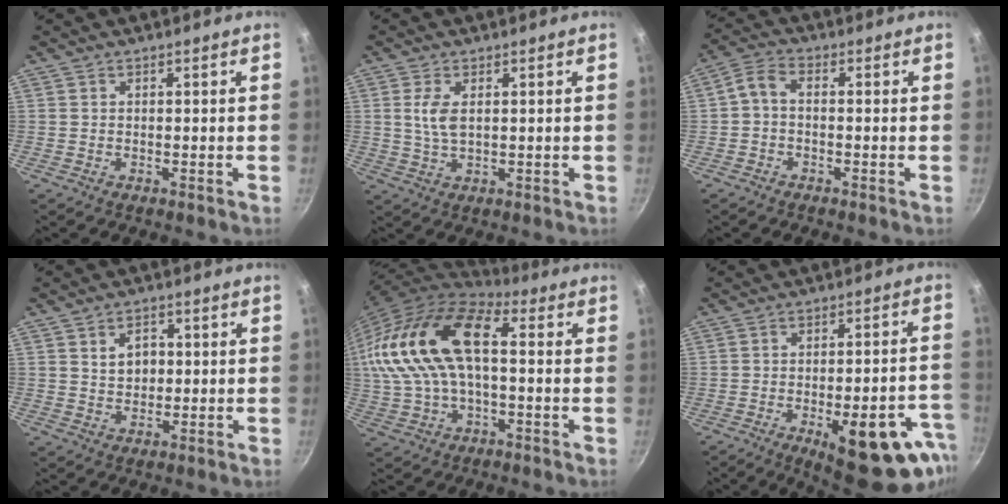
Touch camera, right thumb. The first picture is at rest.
{"total": 4.6, "force": [1.0, 2.2, 3.9], "torque": [-0.078, -0.005, 0.021]}
{"total": 3.9, "force": [-0.9, 2.3, 3.0], "torque": [-0.072, 0.023, -0.028]}
{"total": 4.7, "force": [1.0, 3.5, 2.9], "torque": [-0.028, 0.001, 0.019]}
{"total": 21.0, "force": [2.6, 11.4, 17.5], "torque": [-0.344, 0.033, 0.039]}
{"total": 20.6, "force": [-9.0, 8.1, 16.7], "torque": [-0.164, 0.026, -0.109]}